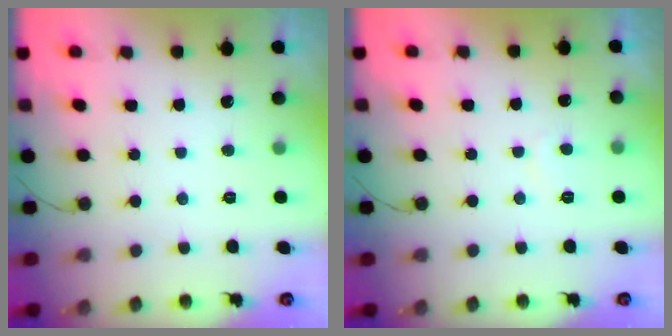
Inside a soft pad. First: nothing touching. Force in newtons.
{"total": 1.3, "press": 1.2, "slide": 0.5}